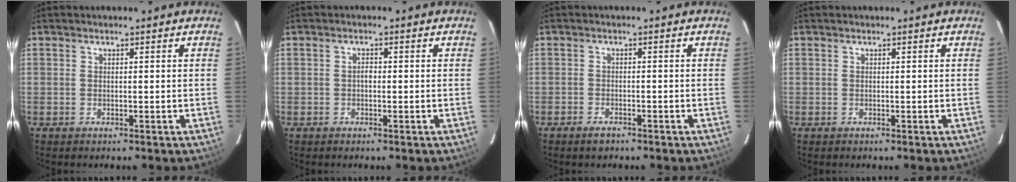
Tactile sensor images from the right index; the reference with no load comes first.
{"total": 1.1, "force": [-0.2, 0.6, 0.8], "torque": [-0.014, 0.006, -0.005]}
{"total": 2.3, "force": [-1.8, 1.0, 1.0], "torque": [-0.026, 0.001, -0.033]}
{"total": 0.0}